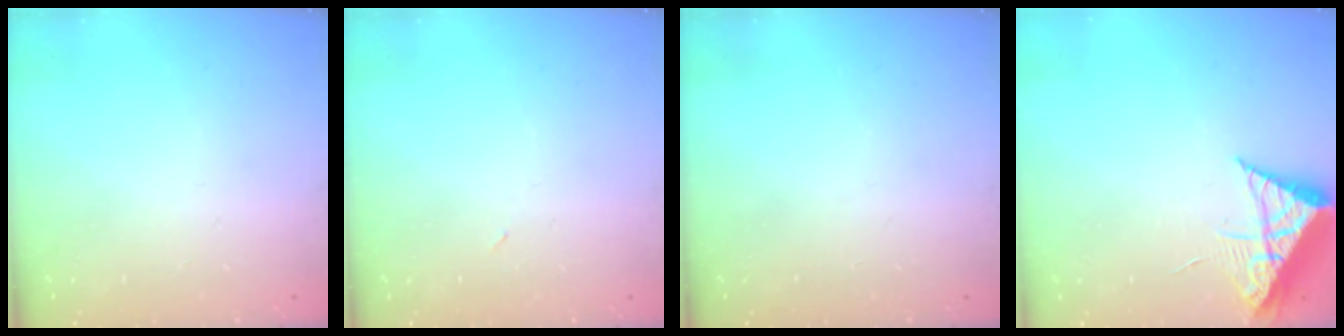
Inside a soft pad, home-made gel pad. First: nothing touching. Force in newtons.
{"total": 2.4, "press": 2.3, "slide": 0.8}
{"total": 0.0}
{"total": 9.8, "press": 9.8, "slide": 0.6}